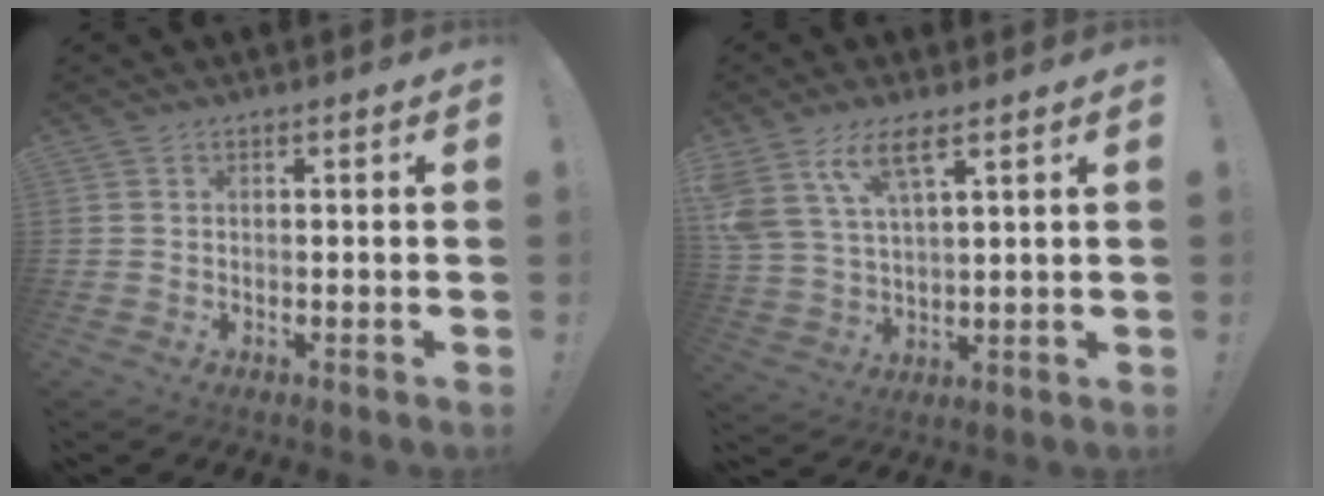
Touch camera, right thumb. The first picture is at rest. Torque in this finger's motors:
{"motor_torque": [0.84, 2.44, 0.46, -0.04, 0.10]}